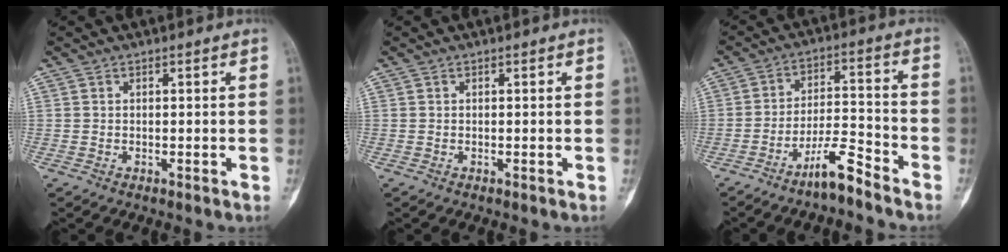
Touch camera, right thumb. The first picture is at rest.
{"total": 0.0}
{"total": 7.7, "force": [-6.1, 1.2, 4.6], "torque": [-0.083, 0.058, -0.112]}